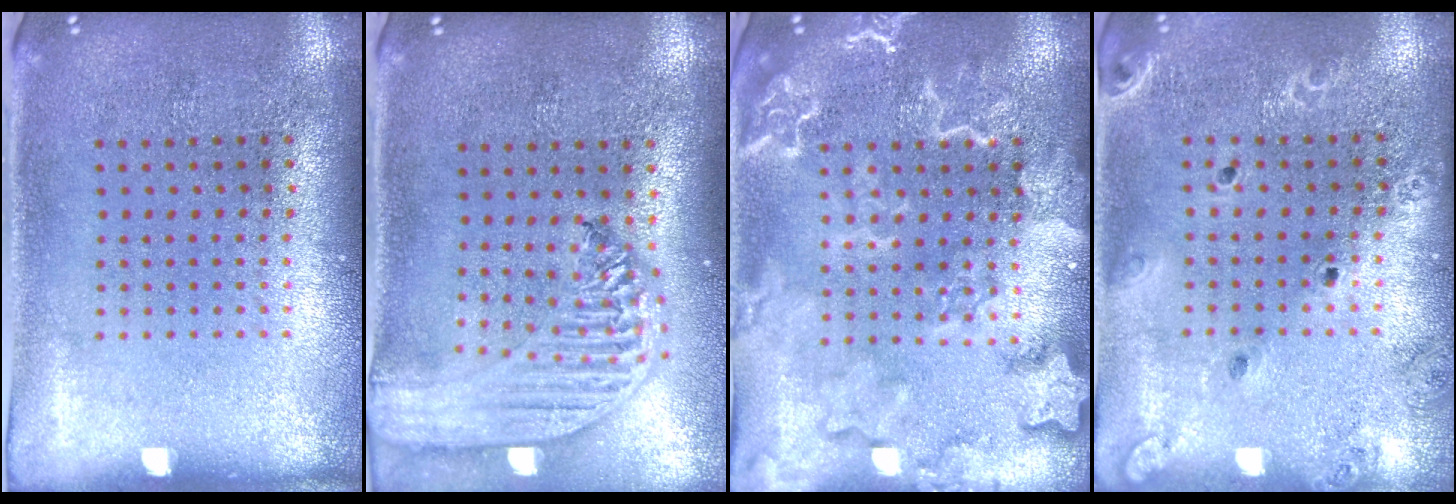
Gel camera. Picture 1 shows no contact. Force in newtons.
{"total": 2.7, "press": 2.2, "slide": 1.5}
{"total": 4.6, "press": 4.5, "slide": 0.5}
{"total": 1.7, "press": 1.7, "slide": 0.4}